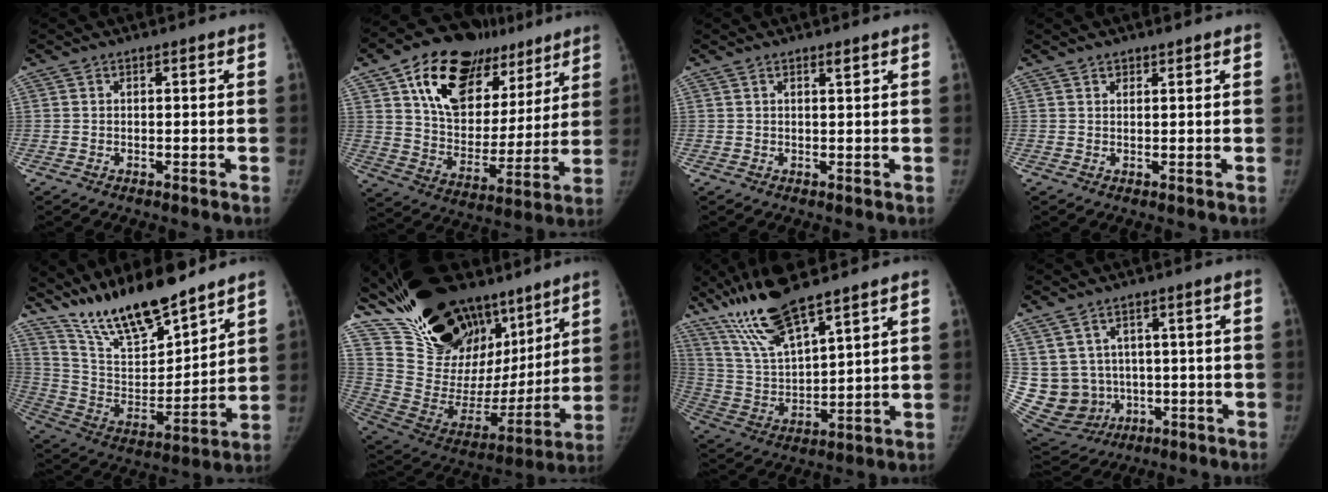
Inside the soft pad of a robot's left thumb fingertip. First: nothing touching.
{"total": 25.5, "force": [14.3, 15.0, 14.8], "torque": [-0.195, -0.019, 0.239]}
{"total": 0.9, "force": [0.6, 0.0, 0.6], "torque": [-0.009, -0.004, 0.011]}
{"total": 1.4, "force": [1.3, 0.4, 0.3], "torque": [-0.002, -0.005, 0.023]}
{"total": 19.0, "force": [15.7, 4.9, 9.5], "torque": [-0.133, -0.094, 0.293]}
{"total": 32.0, "force": [22.5, 16.0, 16.2], "torque": [-0.235, -0.062, 0.389]}
{"total": 15.4, "force": [11.6, 2.8, 9.7], "torque": [-0.186, -0.048, 0.238]}
{"total": 15.3, "force": [-0.2, 14.2, 5.9], "torque": [-0.127, 0.021, 0.032]}